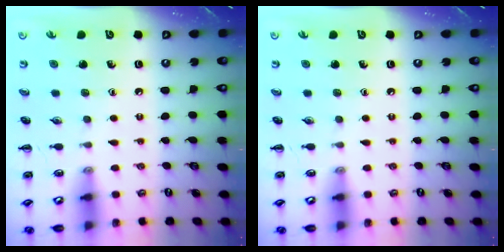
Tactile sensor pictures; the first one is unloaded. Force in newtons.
{"total": 0.0}